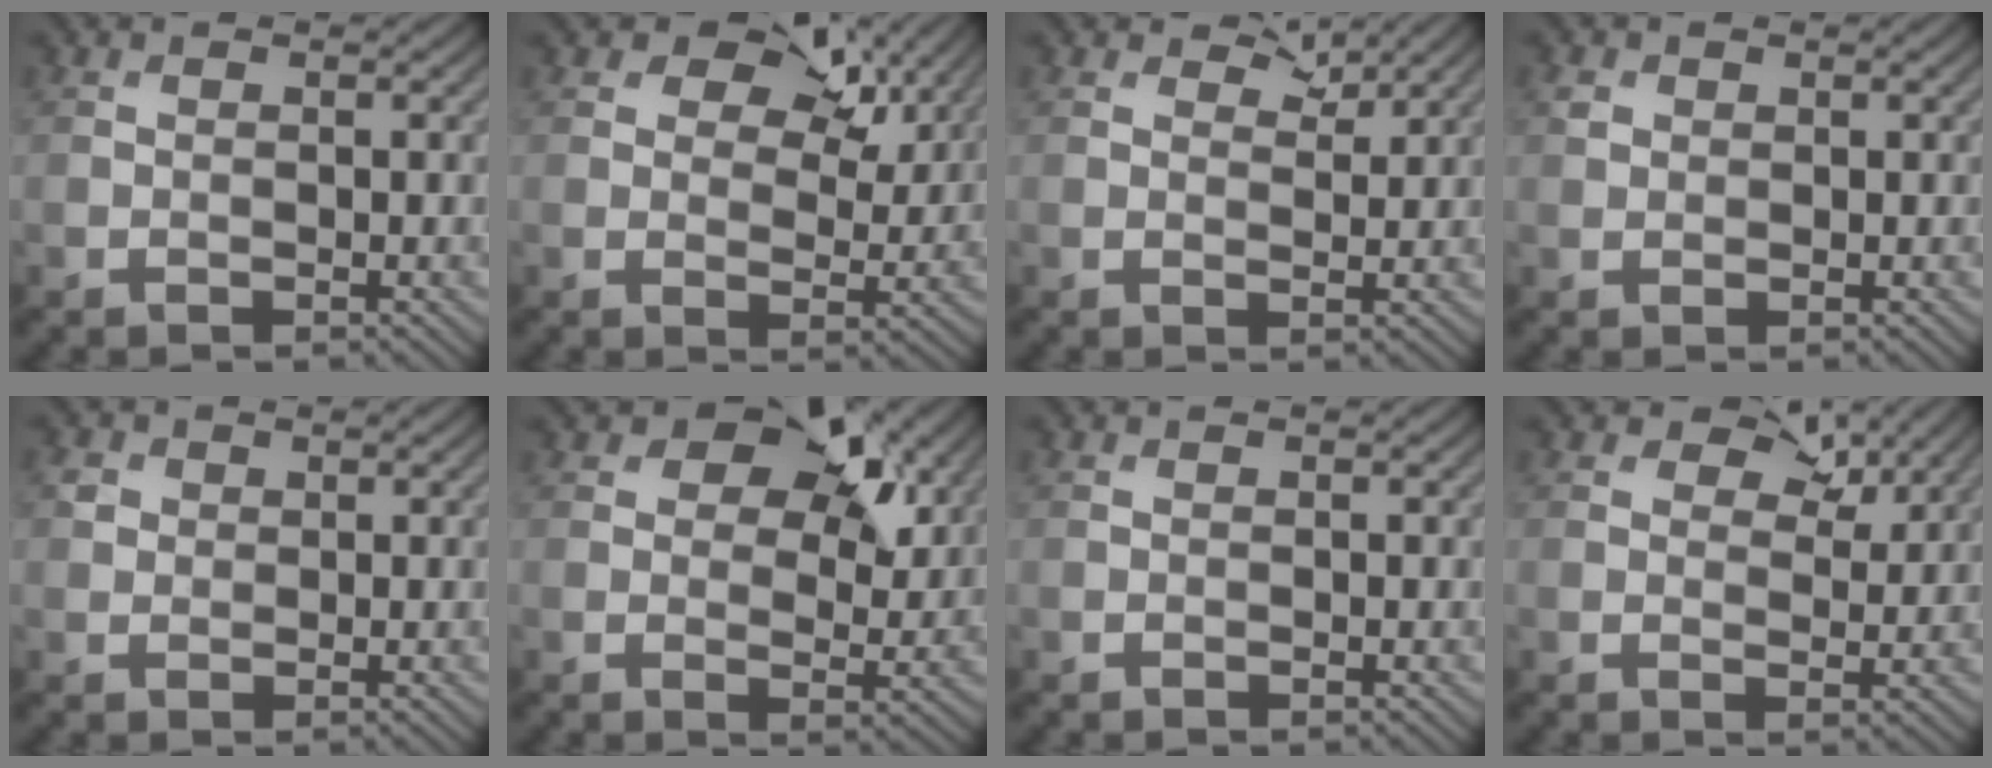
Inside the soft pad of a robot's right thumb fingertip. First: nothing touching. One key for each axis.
{"total": 9.4, "fx": 5.3, "fy": 5.4, "fz": 5.6, "tx": -0.090, "ty": 0.006, "tz": 0.080}
{"total": 2.6, "fx": 2.0, "fy": 1.1, "fz": 1.2, "tx": -0.018, "ty": -0.002, "tz": 0.037}
{"total": 1.2, "fx": 0.5, "fy": 1.0, "fz": 0.3, "tx": -0.008, "ty": -0.001, "tz": 0.008}
{"total": 1.8, "fx": 0.5, "fy": 1.7, "fz": 0.5, "tx": -0.011, "ty": -0.002, "tz": 0.005}
{"total": 11.5, "fx": 6.3, "fy": 6.3, "fz": 7.3, "tx": -0.111, "ty": 0.003, "tz": 0.095}
{"total": 0.0}
{"total": 5.3, "fx": 3.4, "fy": 2.9, "fz": 3.0, "tx": -0.042, "ty": -0.002, "tz": 0.050}